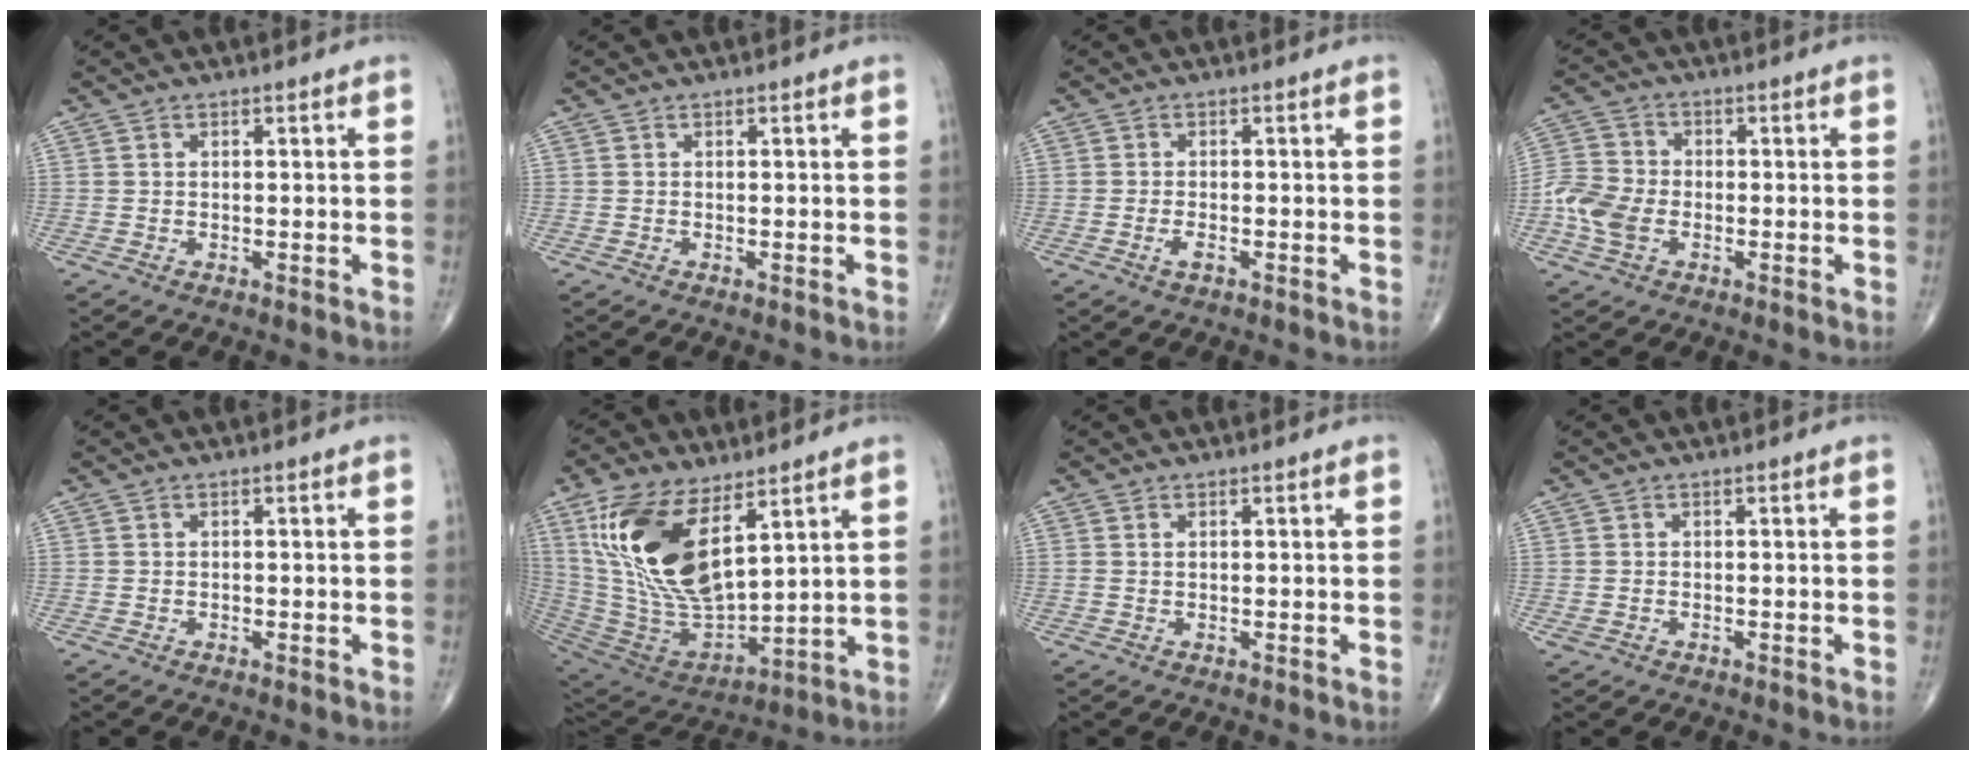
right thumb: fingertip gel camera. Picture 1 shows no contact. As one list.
[{"total": 0.0}, {"total": 1.9, "force": [-0.9, 0.8, 1.5], "torque": [-0.031, 0.002, -0.017]}, {"total": 7.6, "force": [-2.3, 5.3, 4.9], "torque": [-0.105, 0.010, -0.053]}, {"total": 0.0}, {"total": 21.7, "force": [8.7, 10.0, 17.2], "torque": [-0.334, -0.043, 0.179]}, {"total": 0.6, "force": [0.2, 0.3, 0.5], "torque": [-0.013, 0.002, 0.005]}, {"total": 1.0, "force": [-0.3, 0.8, 0.5], "torque": [-0.017, 0.002, -0.002]}]